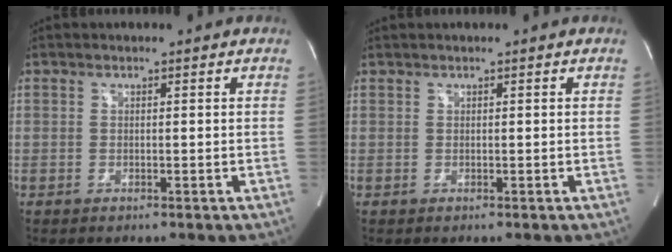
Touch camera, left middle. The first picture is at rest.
{"total": 0.0}